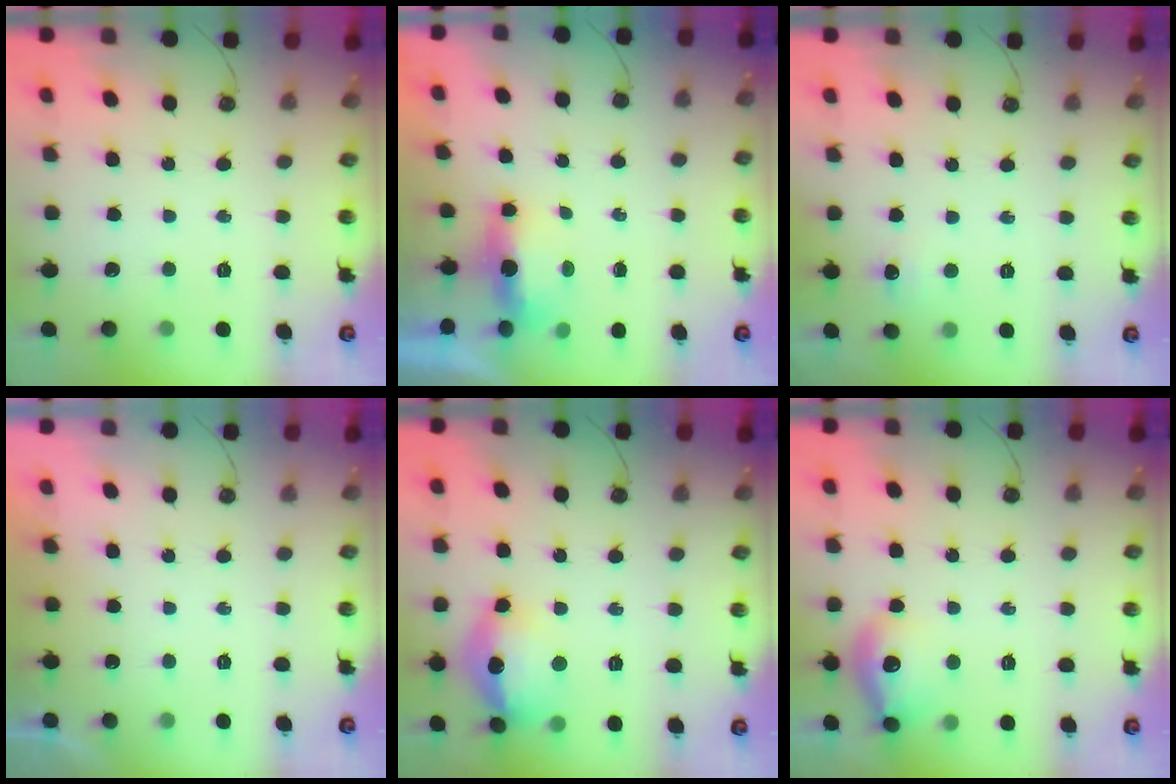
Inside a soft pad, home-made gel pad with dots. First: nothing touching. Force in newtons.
{"total": 14.1, "press": 6.9, "slide": 12.3}
{"total": 5.4, "press": 5.3, "slide": 0.8}
{"total": 0.0}
{"total": 15.7, "press": 15.6, "slide": 1.5}
{"total": 14.5, "press": 14.4, "slide": 1.1}